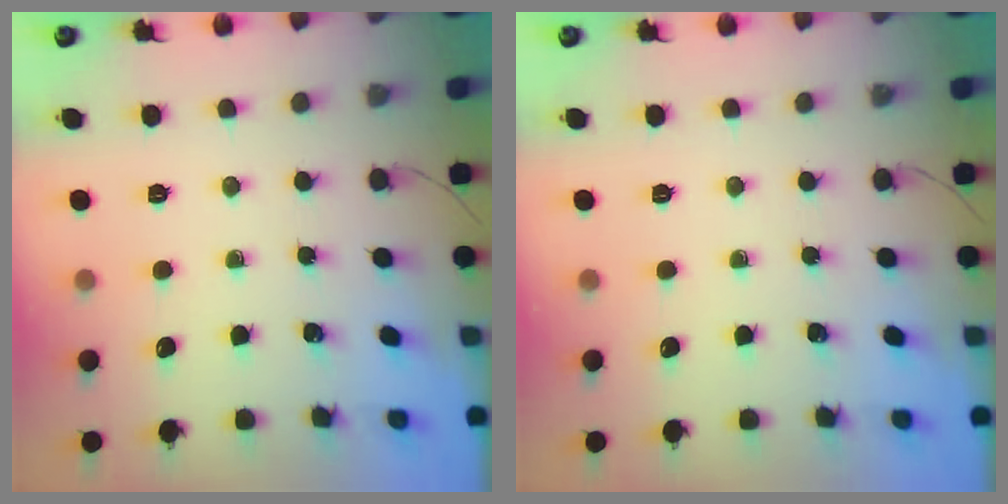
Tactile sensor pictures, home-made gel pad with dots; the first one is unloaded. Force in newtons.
{"total": 0.0}